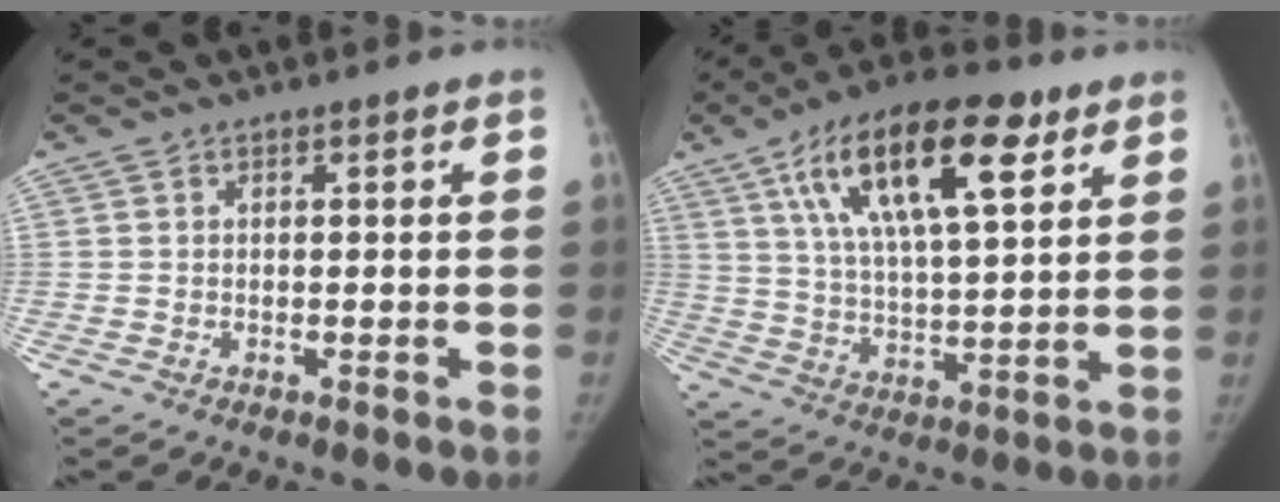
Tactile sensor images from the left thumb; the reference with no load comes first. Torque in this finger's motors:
{"motor_torque": [0.51, 0.09, 2.00, -0.77, 0.20]}